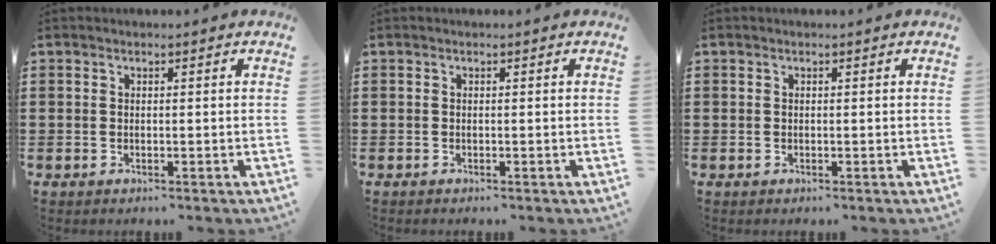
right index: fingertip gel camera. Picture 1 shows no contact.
{"total": 0.0}
{"total": 0.0}